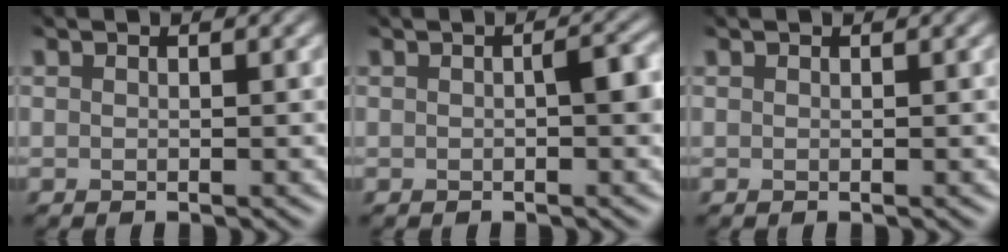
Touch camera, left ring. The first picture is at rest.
{"total": 2.5, "force": [-0.2, 1.2, 2.2], "torque": [-0.044, 0.002, -0.002]}
{"total": 0.0}